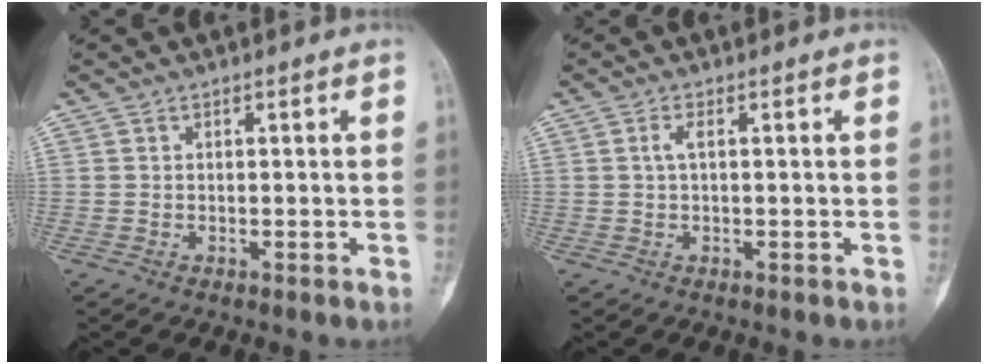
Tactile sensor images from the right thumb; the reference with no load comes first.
{"total": 1.6, "force": [0.3, 0.6, 1.5], "torque": [-0.038, 0.003, 0.006]}